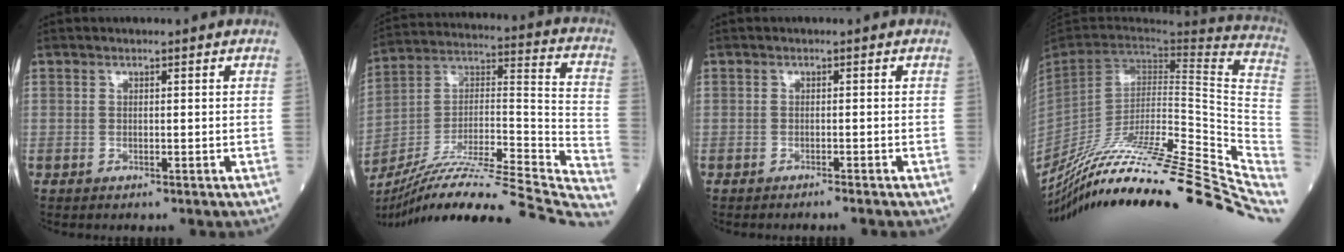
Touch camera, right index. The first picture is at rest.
{"total": 34.0, "force": [-29.8, 1.4, 16.3], "torque": [-0.198, -0.018, -0.447]}
{"total": 1.5, "force": [-1.3, -0.4, 0.5], "torque": [-0.007, 0.003, -0.019]}
{"total": 37.9, "force": [-28.9, 4.1, 24.1], "torque": [-0.254, -0.051, -0.423]}